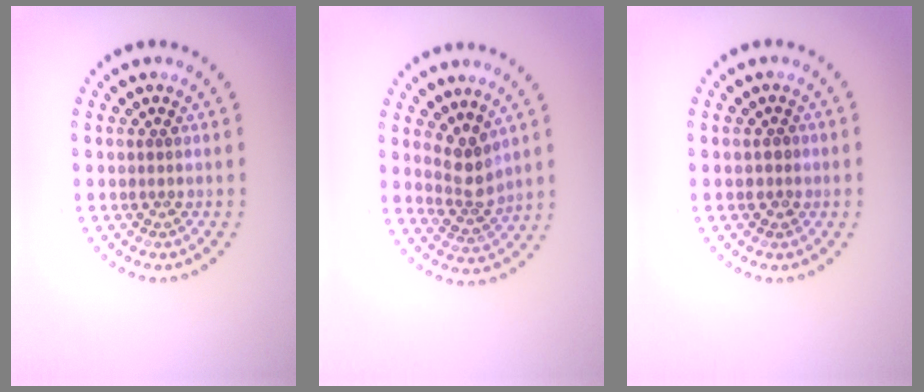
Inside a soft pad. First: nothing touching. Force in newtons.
{"total": 2.7, "press": 2.2, "slide": 1.6}
{"total": 0.9, "press": 0.8, "slide": 0.3}